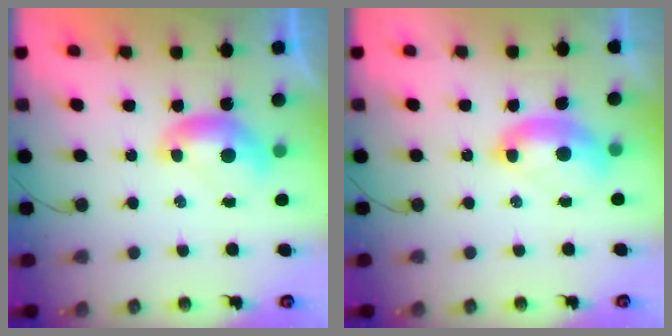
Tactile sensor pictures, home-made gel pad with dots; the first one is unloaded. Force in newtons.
{"total": 2.5, "press": 2.5, "slide": 0.6}